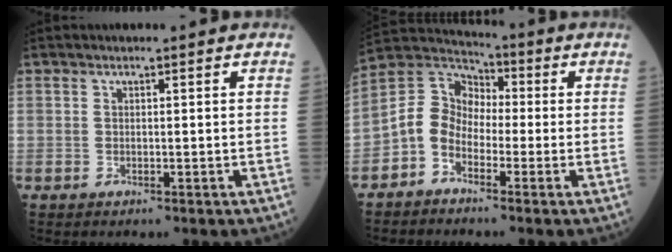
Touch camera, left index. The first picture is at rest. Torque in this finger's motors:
{"motor_torque": [0.58, 0.04, 0.18, 0.04]}